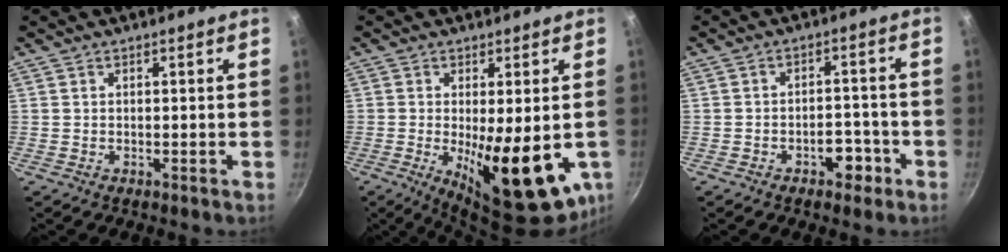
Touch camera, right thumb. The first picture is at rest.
{"total": 16.6, "force": [-3.1, 5.4, 15.4], "torque": [-0.208, -0.022, -0.028]}
{"total": 5.1, "force": [-2.7, 3.1, 3.1], "torque": [-0.016, 0.025, -0.034]}